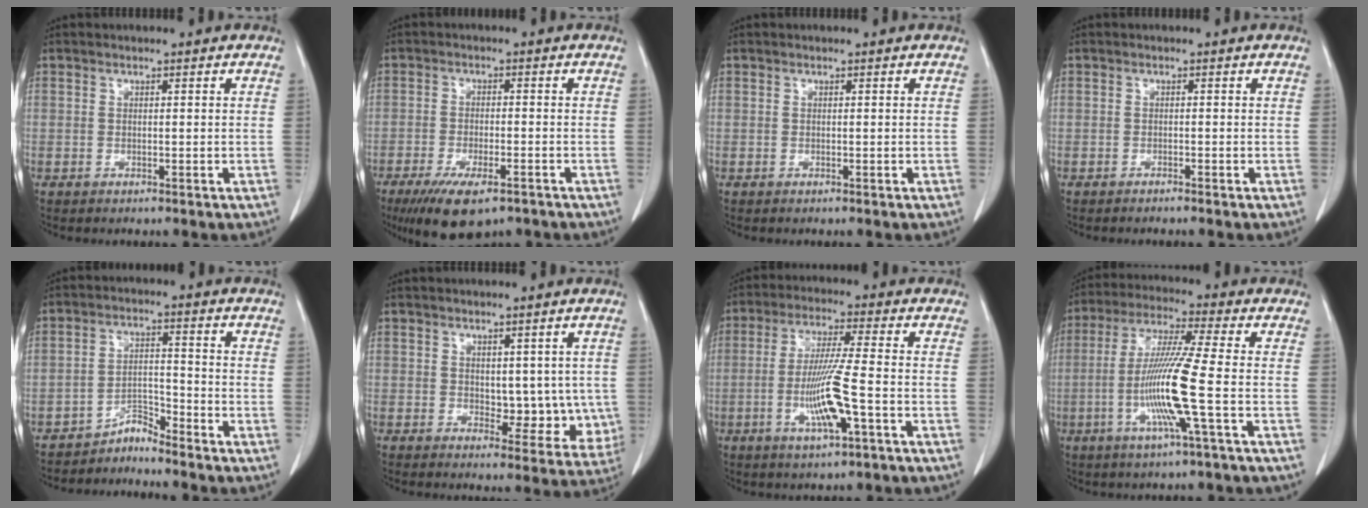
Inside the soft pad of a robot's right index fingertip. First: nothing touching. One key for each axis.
{"total": 9.5, "fx": -6.4, "fy": 2.9, "fz": 6.4, "tx": -0.107, "ty": -0.017, "tz": -0.101}
{"total": 0.0}
{"total": 1.1, "fx": -1.0, "fy": -0.2, "fz": 0.4, "tx": -0.008, "ty": 0.001, "tz": -0.014}
{"total": 3.2, "fx": -3.2, "fy": 0.2, "fz": -0.4, "tx": 0.017, "ty": 0.000, "tz": -0.054}
{"total": 7.1, "fx": 0.5, "fy": 4.3, "fz": 5.7, "tx": -0.047, "ty": -0.004, "tz": 0.016}
{"total": 9.7, "fx": -2.8, "fy": 0.0, "fz": 9.3, "tx": -0.184, "ty": -0.010, "tz": -0.053}
{"total": 11.8, "fx": -2.8, "fy": -1.3, "fz": 11.4, "tx": -0.228, "ty": -0.014, "tz": -0.061}